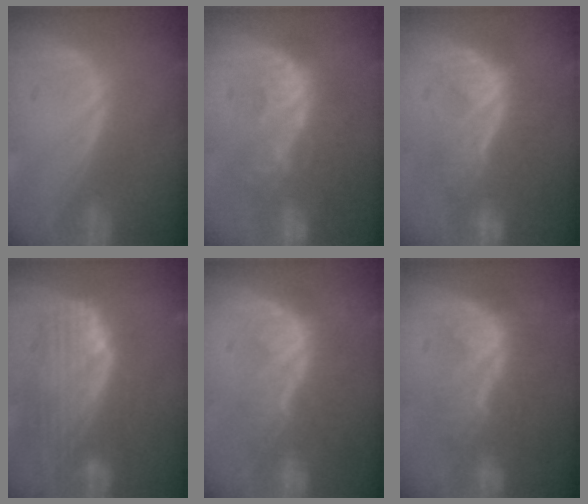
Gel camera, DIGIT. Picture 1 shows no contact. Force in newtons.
{"total": 9.5, "press": 9.0, "slide": 3.2}
{"total": 8.0, "press": 7.9, "slide": 1.3}
{"total": 10.0, "press": 8.8, "slide": 4.7}
{"total": 8.1, "press": 7.4, "slide": 3.5}
{"total": 8.4, "press": 7.5, "slide": 3.9}